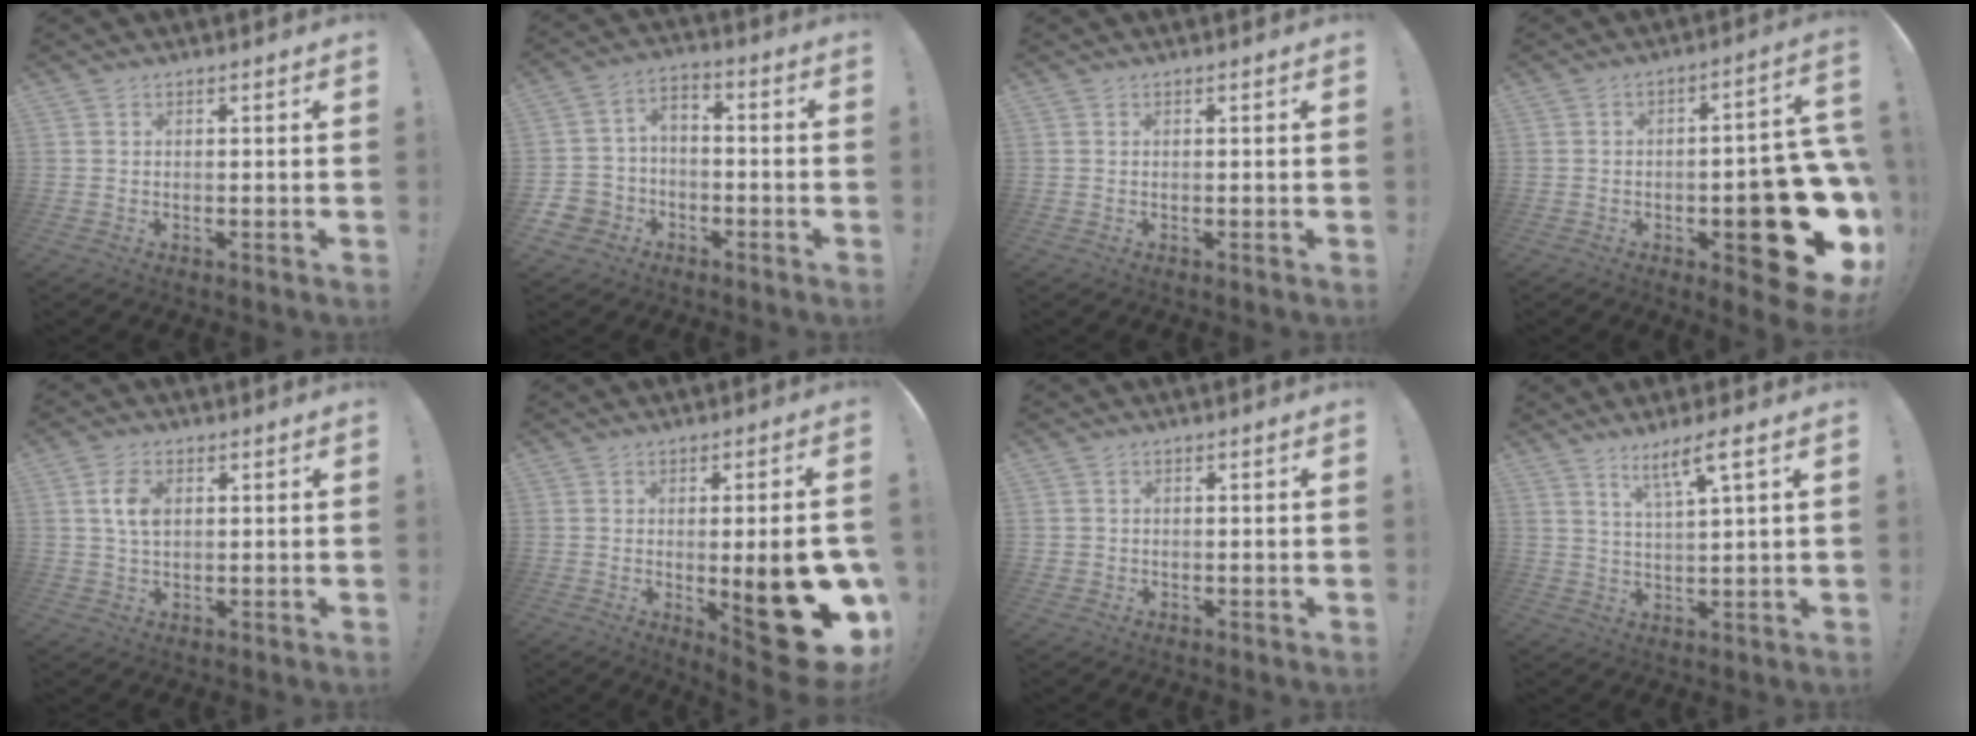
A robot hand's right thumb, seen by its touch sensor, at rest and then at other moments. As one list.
[{"total": 6.8, "force": [-4.4, 5.0, 1.4], "torque": [-0.034, 0.030, -0.082]}, {"total": 0.0}, {"total": 22.8, "force": [-6.6, 8.6, 20.0], "torque": [-0.230, 0.027, -0.083]}, {"total": 6.1, "force": [1.4, 3.7, 4.6], "torque": [-0.082, -0.001, 0.023]}, {"total": 21.3, "force": [-5.0, 6.0, 19.8], "torque": [-0.240, 0.006, -0.056]}, {"total": 1.1, "force": [0.0, 1.1, 0.1], "torque": [-0.009, 0.006, 0.002]}, {"total": 7.0, "force": [4.4, 0.3, 5.4], "torque": [-0.088, -0.021, 0.069]}]